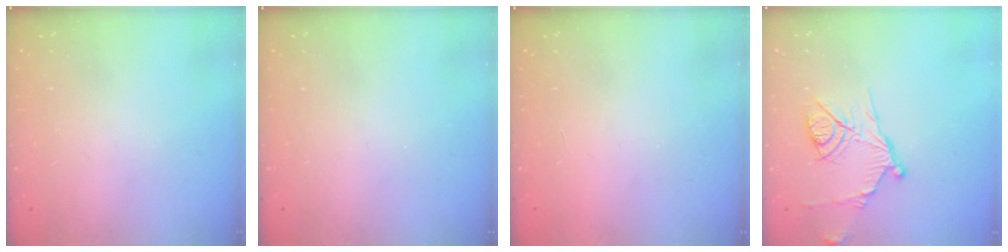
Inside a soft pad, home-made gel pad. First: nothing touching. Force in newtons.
{"total": 0.0}
{"total": 1.5, "press": 1.5, "slide": 0.1}
{"total": 12.8, "press": 12.8, "slide": 0.8}